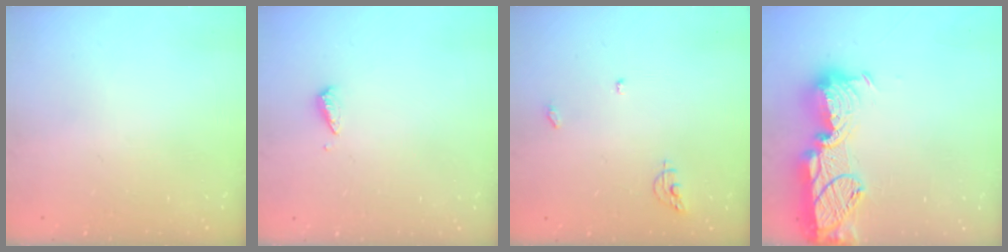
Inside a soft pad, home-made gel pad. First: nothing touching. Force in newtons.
{"total": 3.1, "press": 3.1, "slide": 0.2}
{"total": 5.9, "press": 5.9, "slide": 0.2}
{"total": 19.3, "press": 19.2, "slide": 1.1}